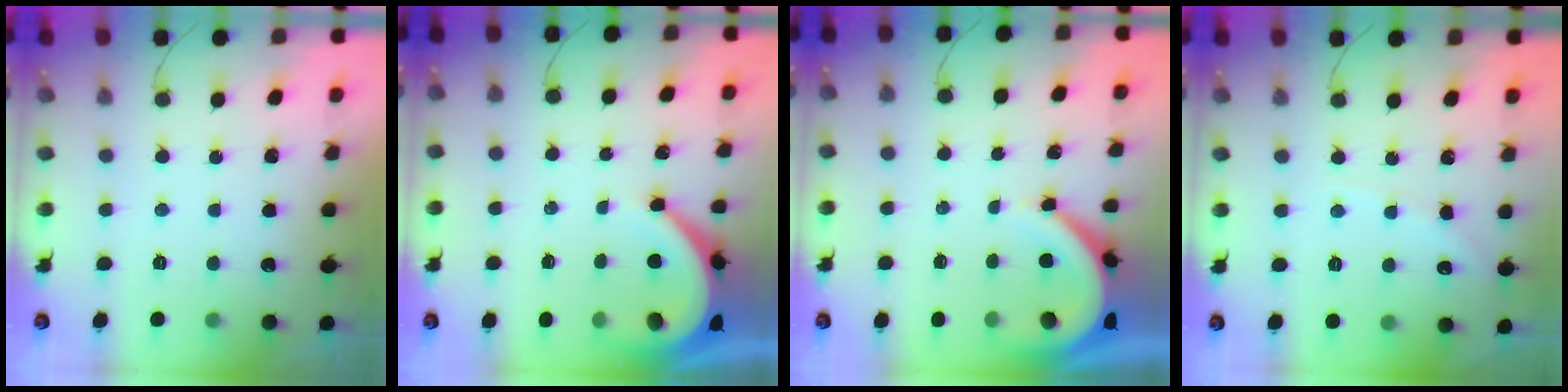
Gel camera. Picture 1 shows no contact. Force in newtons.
{"total": 7.4, "press": 7.3, "slide": 1.1}
{"total": 7.3, "press": 7.3, "slide": 0.9}
{"total": 3.2, "press": 3.1, "slide": 0.5}